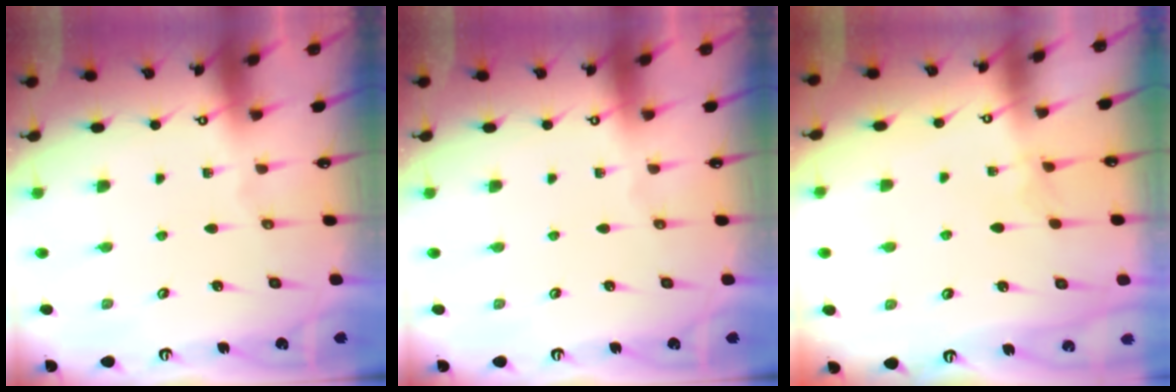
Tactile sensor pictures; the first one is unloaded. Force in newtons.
{"total": 0.0}
{"total": 2.3, "press": 2.3, "slide": 0.3}